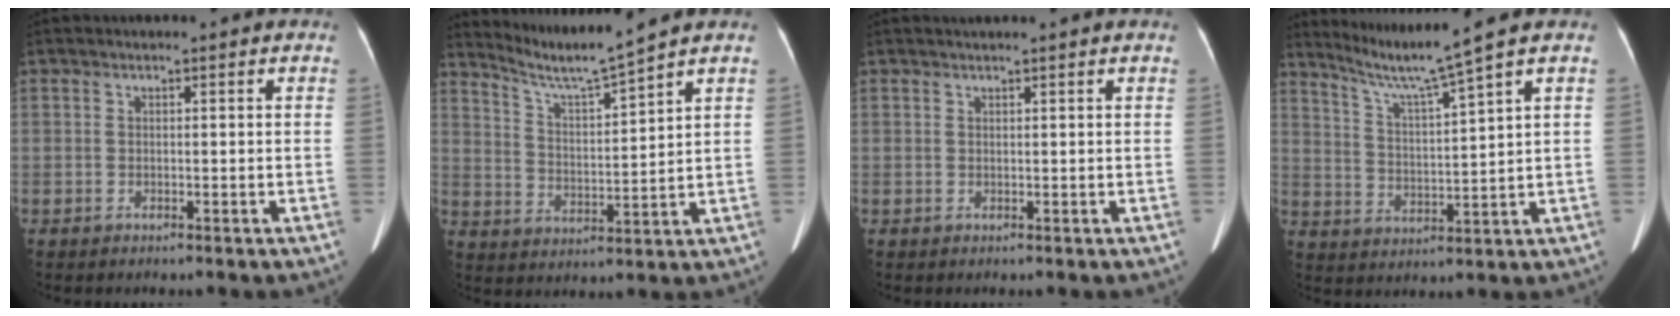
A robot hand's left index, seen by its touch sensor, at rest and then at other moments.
{"total": 7.3, "force": [6.7, -2.4, 1.7], "torque": [-0.047, -0.017, 0.135]}
{"total": 2.0, "force": [1.7, -0.4, 0.9], "torque": [-0.012, 0.021, 0.031]}
{"total": 8.1, "force": [6.6, -3.0, 3.6], "torque": [-0.073, -0.017, 0.129]}